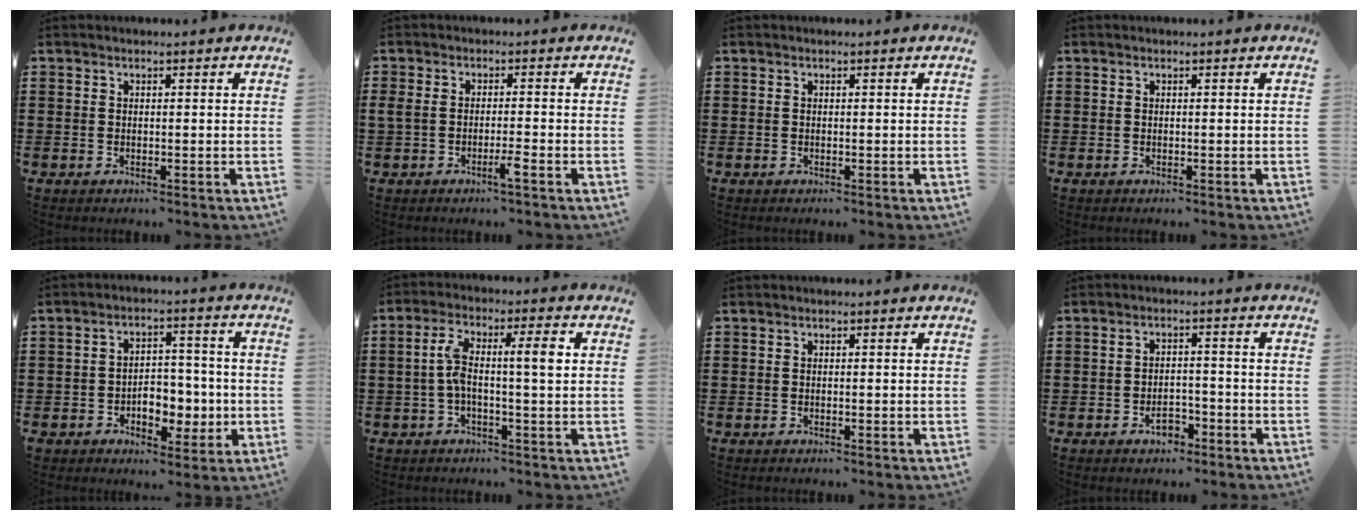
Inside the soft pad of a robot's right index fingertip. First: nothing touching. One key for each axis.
{"total": 2.8, "fx": -1.4, "fy": 0.3, "fz": 2.4, "tx": -0.048, "ty": -0.002, "tz": -0.029}
{"total": 0.0}
{"total": 0.0}
{"total": 6.4, "fx": -1.7, "fy": 4.8, "fz": 3.9, "tx": -0.068, "ty": 0.012, "tz": -0.031}
{"total": 7.3, "fx": 0.3, "fy": 1.5, "fz": 7.1, "tx": -0.138, "ty": 0.005, "tz": -0.002}
{"total": 0.0}
{"total": 3.8, "fx": -2.3, "fy": 2.1, "fz": 2.1, "tx": -0.037, "ty": 0.006, "tz": -0.044}